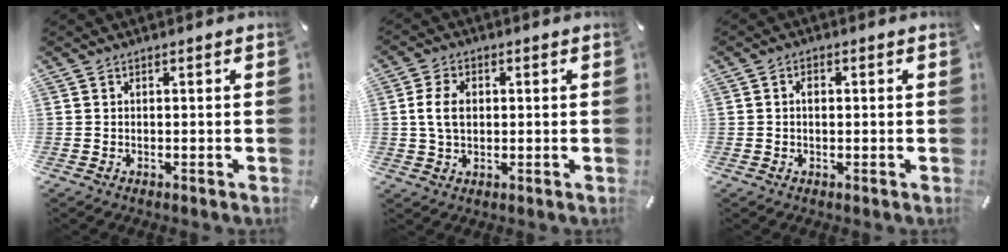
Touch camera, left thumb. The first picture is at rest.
{"total": 6.5, "force": [0.6, 4.7, 4.5], "torque": [-0.102, 0.002, 0.004]}
{"total": 1.6, "force": [0.1, 1.1, 1.2], "torque": [-0.026, 0.005, 0.000]}